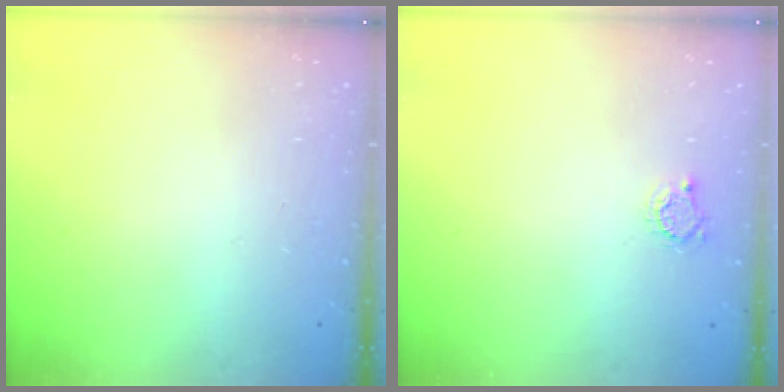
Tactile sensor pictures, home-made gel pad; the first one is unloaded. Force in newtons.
{"total": 2.7, "press": 2.7, "slide": 0.4}